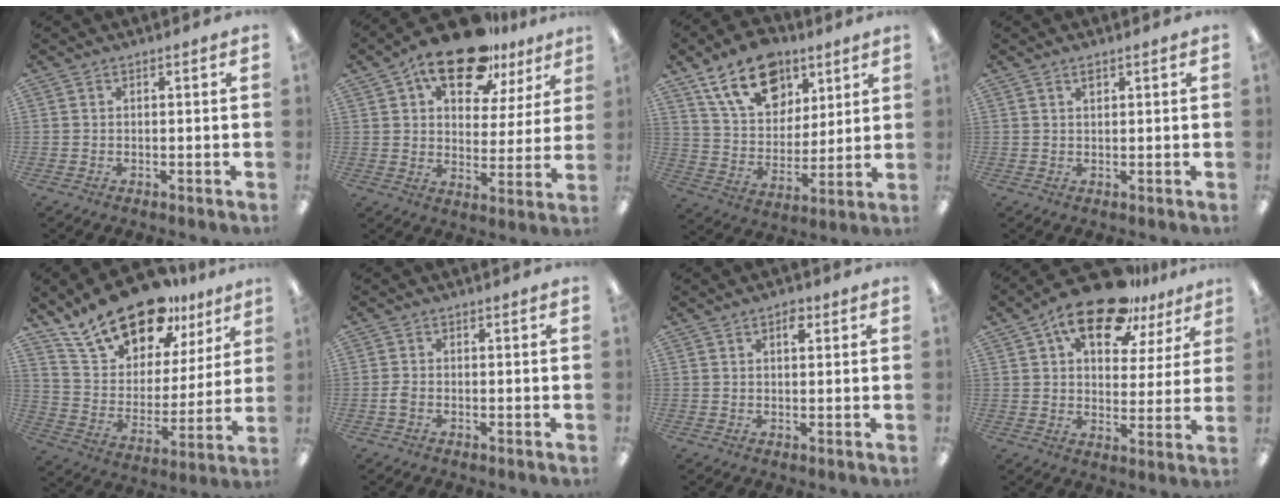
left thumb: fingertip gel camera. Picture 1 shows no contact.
{"total": 17.3, "force": [12.0, 8.1, 9.6], "torque": [-0.152, -0.062, 0.207]}
{"total": 17.8, "force": [10.4, 11.4, 8.8], "torque": [-0.150, -0.038, 0.192]}
{"total": 1.6, "force": [1.1, 0.7, 1.0], "torque": [-0.014, -0.003, 0.017]}
{"total": 19.8, "force": [15.6, 9.2, 8.1], "torque": [-0.148, -0.103, 0.280]}
{"total": 1.7, "force": [-0.7, 1.1, 1.2], "torque": [-0.028, 0.001, -0.015]}
{"total": 3.1, "force": [1.7, 1.6, 2.0], "torque": [-0.019, -0.005, 0.024]}
{"total": 15.6, "force": [10.9, 6.7, 8.8], "torque": [-0.150, -0.054, 0.191]}